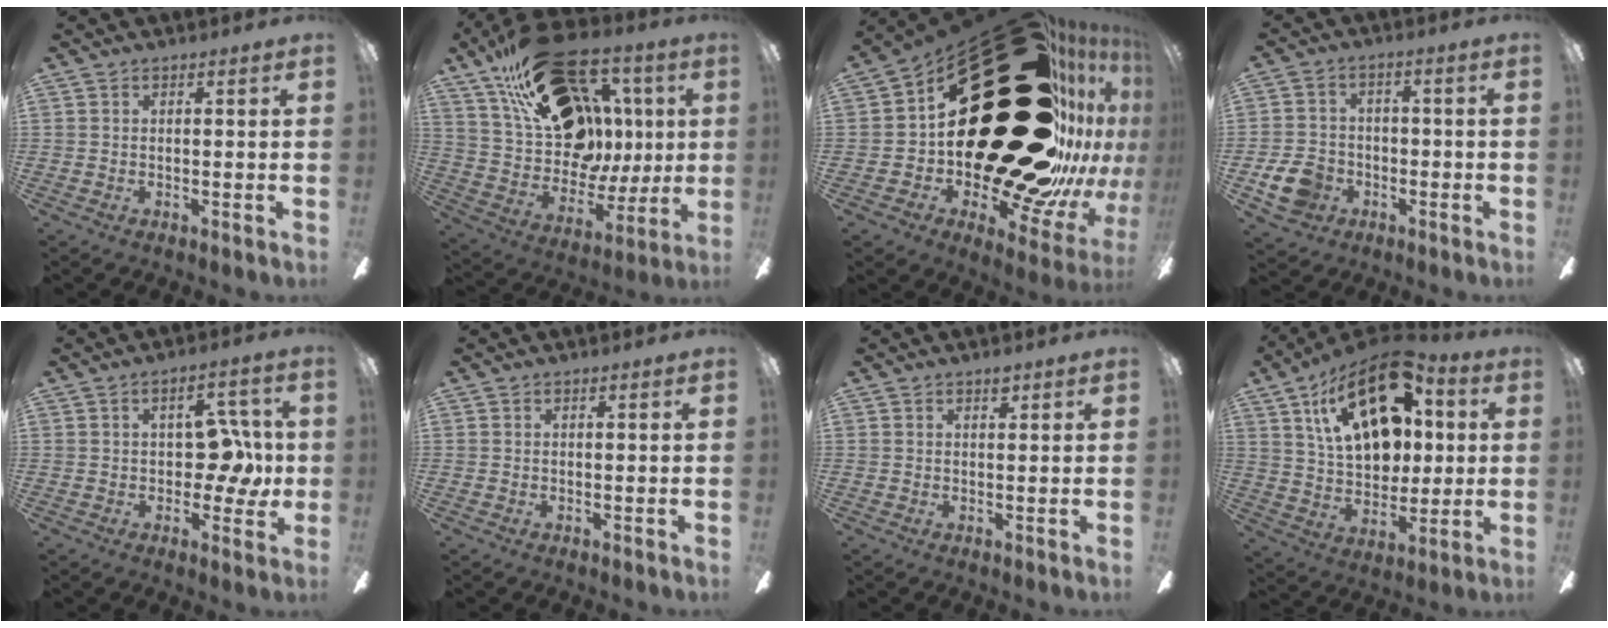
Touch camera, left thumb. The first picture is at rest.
{"total": 27.2, "force": [11.8, 17.8, 16.8], "torque": [-0.283, -0.046, 0.235]}
{"total": 52.6, "force": [17.2, 26.8, 41.9], "torque": [-0.514, -0.173, 0.406]}
{"total": 9.0, "force": [-3.5, 7.1, 4.3], "torque": [-0.108, 0.020, -0.066]}
{"total": 10.9, "force": [0.9, 6.5, 8.7], "torque": [-0.117, 0.010, 0.015]}
{"total": 0.0}
{"total": 1.5, "force": [1.1, 0.7, 0.7], "torque": [0.000, -0.006, 0.018]}
{"total": 24.2, "force": [11.0, 14.1, 16.3], "torque": [-0.273, -0.050, 0.189]}